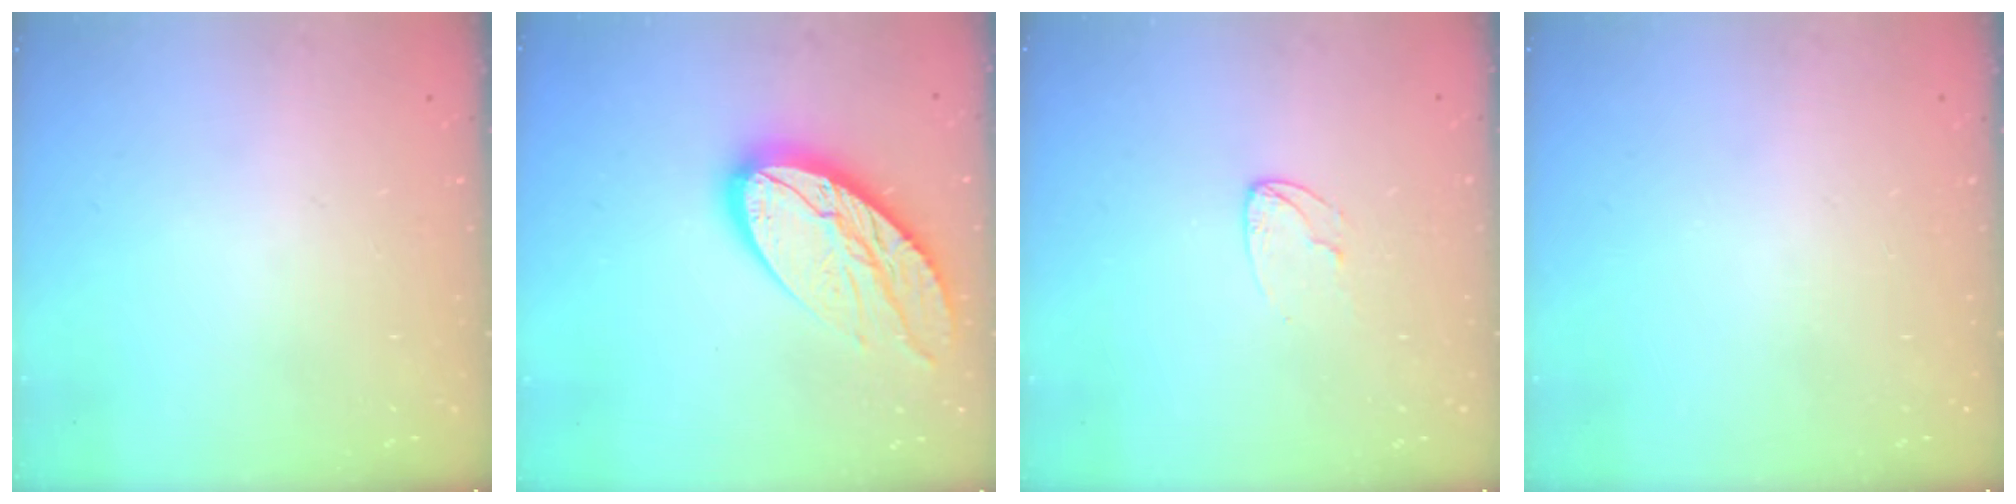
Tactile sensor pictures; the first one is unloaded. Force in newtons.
{"total": 16.4, "press": 16.3, "slide": 1.1}
{"total": 5.5, "press": 5.5, "slide": 0.3}
{"total": 0.0}